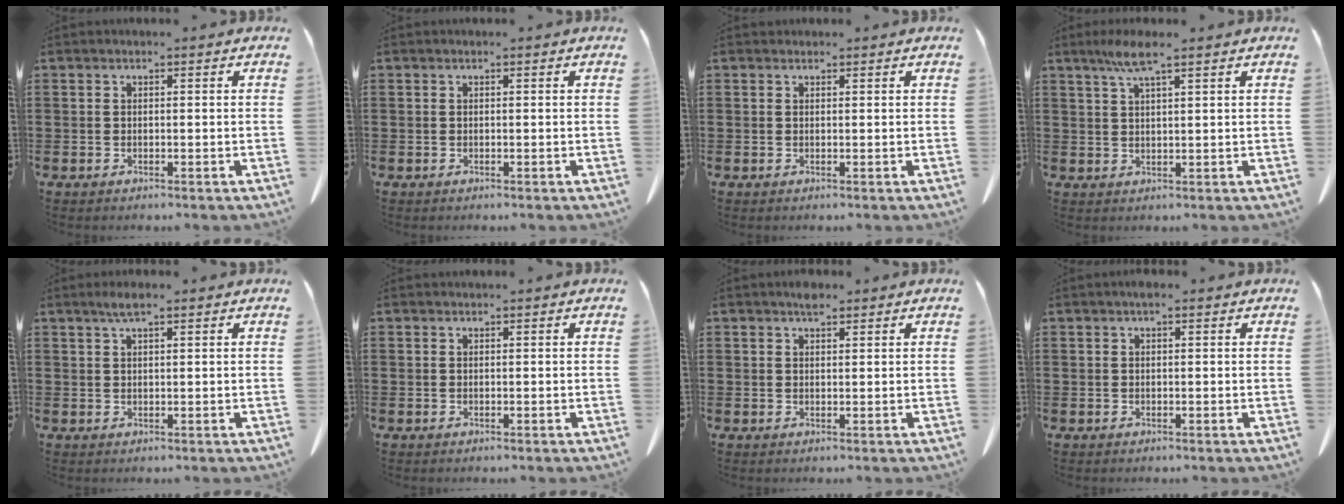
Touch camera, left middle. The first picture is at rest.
{"total": 0.0}
{"total": 0.5, "force": [0.5, 0.2, 0.0], "torque": [-0.002, 0.000, 0.010]}
{"total": 5.0, "force": [3.1, 0.6, 3.8], "torque": [-0.083, 0.007, 0.053]}
{"total": 2.4, "force": [1.5, 0.4, 1.8], "torque": [-0.039, 0.004, 0.026]}
{"total": 0.0}
{"total": 2.0, "force": [1.6, 0.7, 1.1], "torque": [-0.025, 0.004, 0.029]}
{"total": 0.9, "force": [0.5, 0.3, 0.7], "torque": [-0.015, 0.003, 0.008]}